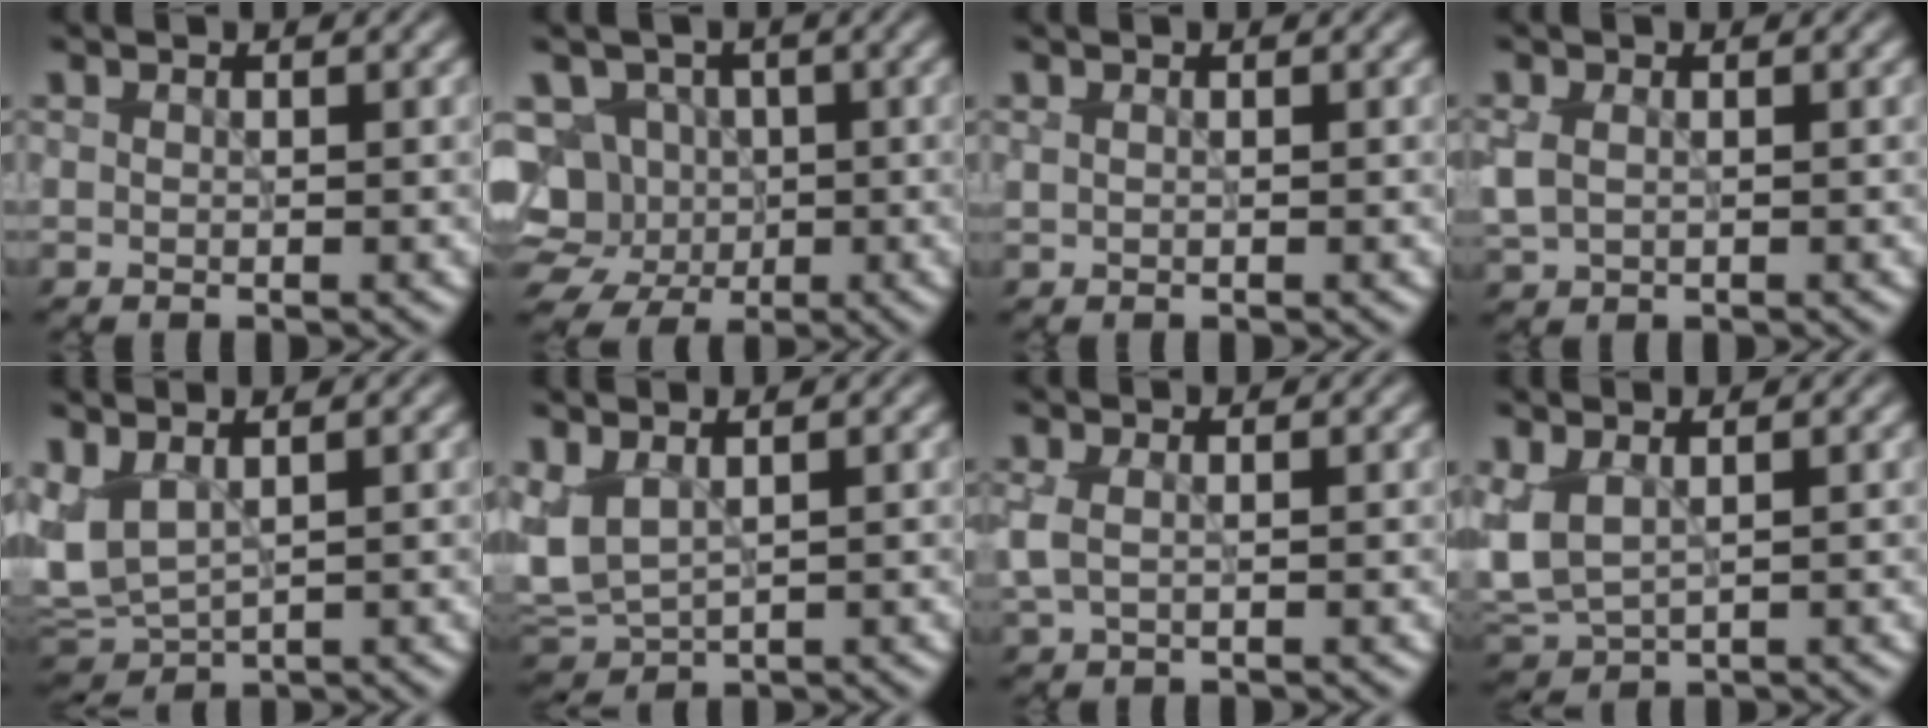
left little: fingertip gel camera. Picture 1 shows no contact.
{"total": 7.9, "force": [-0.9, 7.2, 3.0], "torque": [-0.040, 0.017, -0.045]}
{"total": 0.0}
{"total": 1.9, "force": [0.1, 1.5, 1.3], "torque": [-0.036, -0.002, 0.006]}
{"total": 4.3, "force": [1.0, 2.3, 3.4], "torque": [-0.085, 0.002, 0.022]}
{"total": 3.7, "force": [0.8, 2.1, 2.9], "torque": [-0.076, 0.001, 0.018]}
{"total": 1.8, "force": [0.2, 1.0, 1.5], "torque": [-0.041, 0.000, 0.002]}
{"total": 3.3, "force": [0.8, 1.9, 2.6], "torque": [-0.073, -0.003, 0.019]}